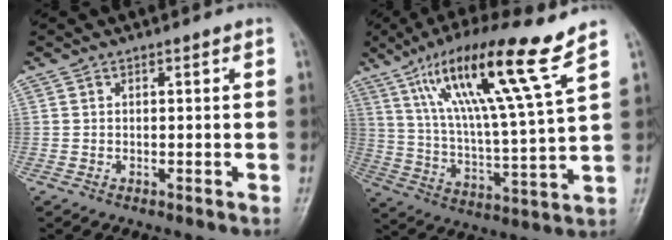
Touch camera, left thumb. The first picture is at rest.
{"total": 18.8, "force": [11.0, 0.9, 15.3], "torque": [-0.263, -0.044, 0.193]}